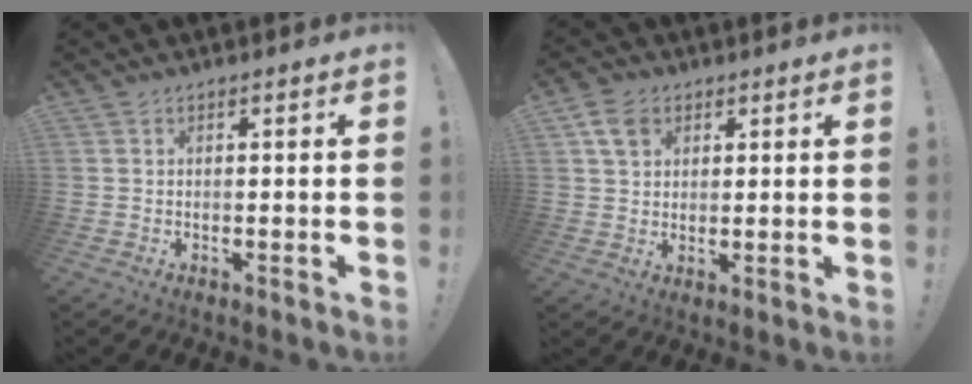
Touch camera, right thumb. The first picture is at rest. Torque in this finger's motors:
{"motor_torque": [0.63, 0.59, -0.22, 0.30, -0.03]}